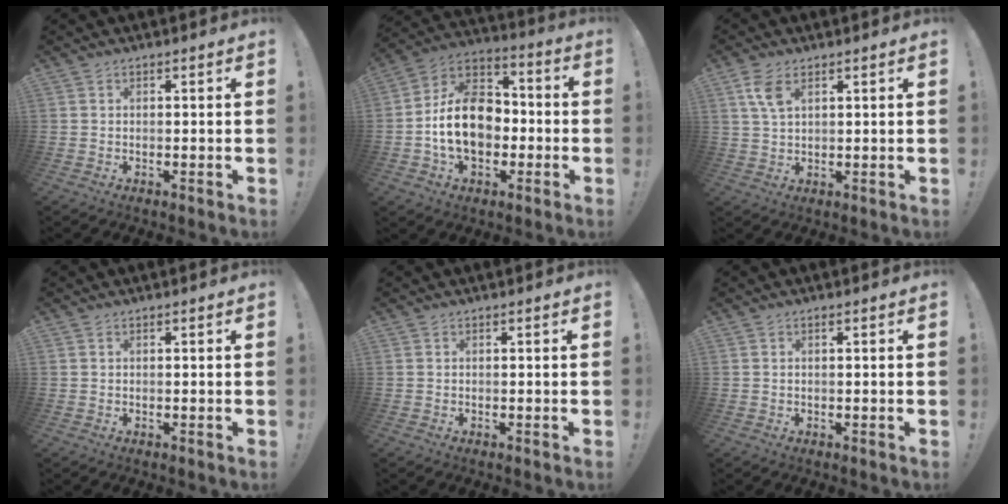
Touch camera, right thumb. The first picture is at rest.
{"total": 18.5, "force": [-2.1, 13.6, 12.3], "torque": [-0.200, 0.023, -0.025]}
{"total": 6.0, "force": [2.9, 2.9, 4.4], "torque": [-0.092, -0.007, 0.054]}
{"total": 0.0}
{"total": 0.0}
{"total": 0.5, "force": [0.2, -0.1, 0.5], "torque": [-0.011, -0.001, 0.004]}